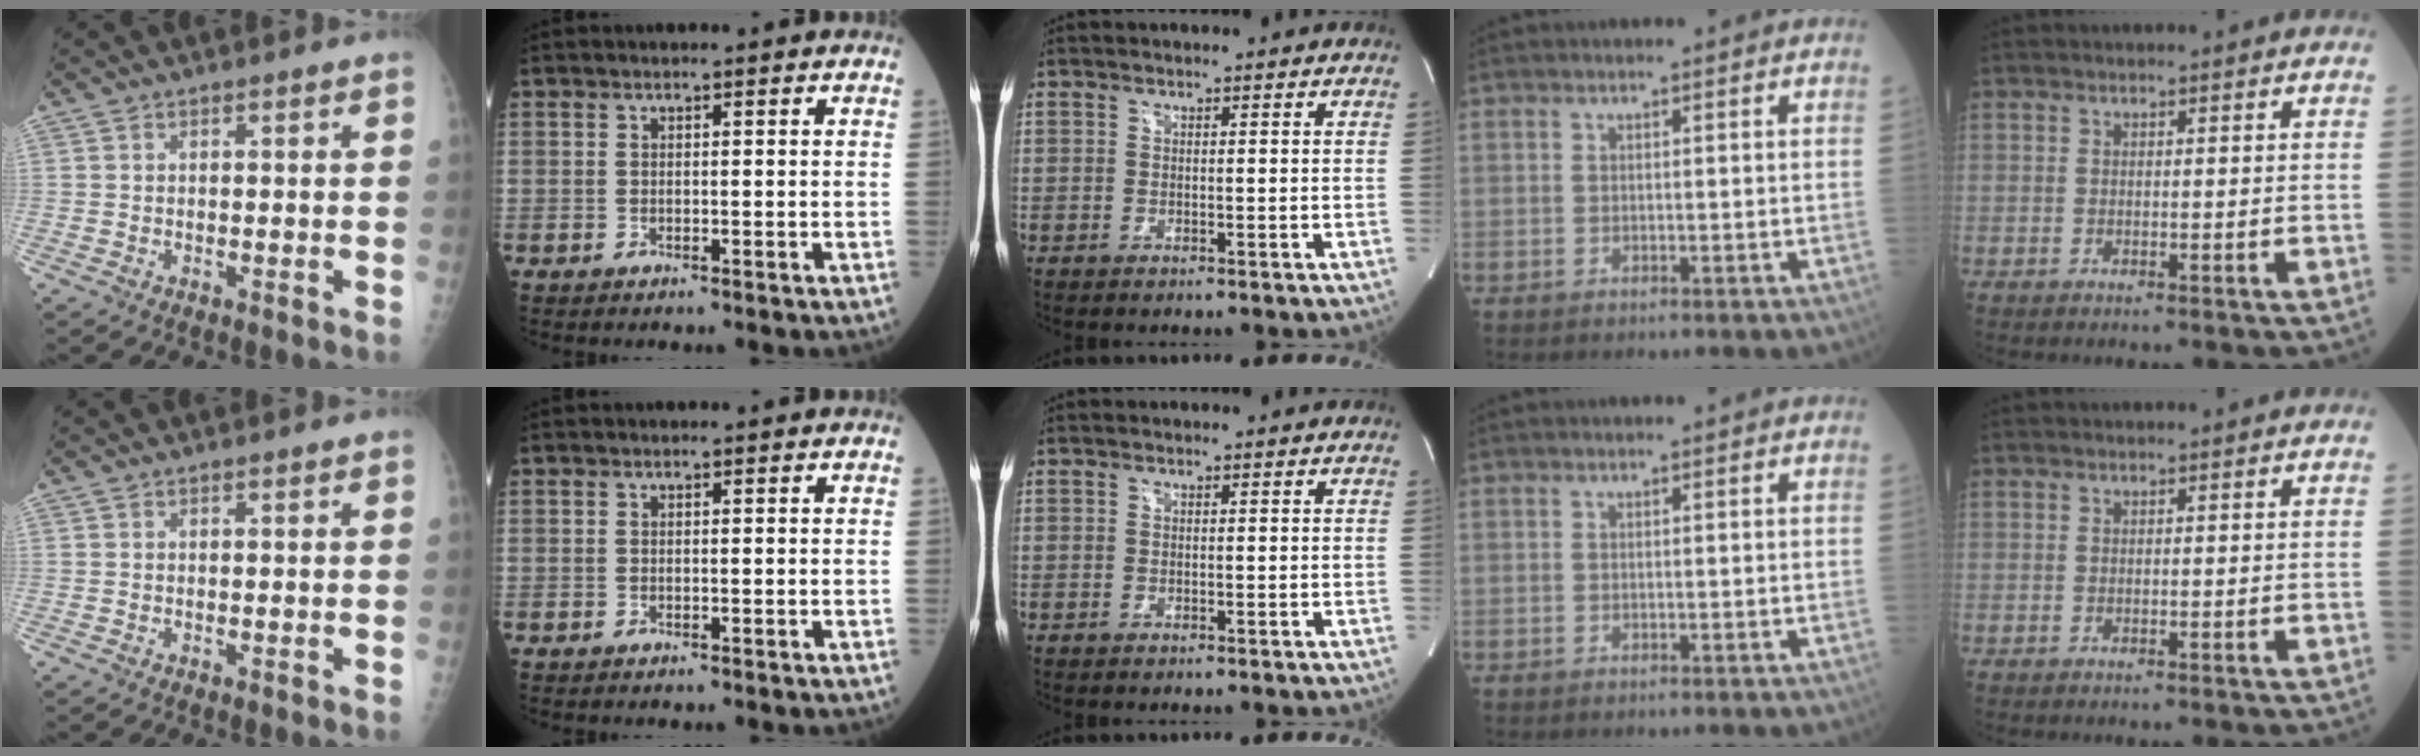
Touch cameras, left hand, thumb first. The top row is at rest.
{}